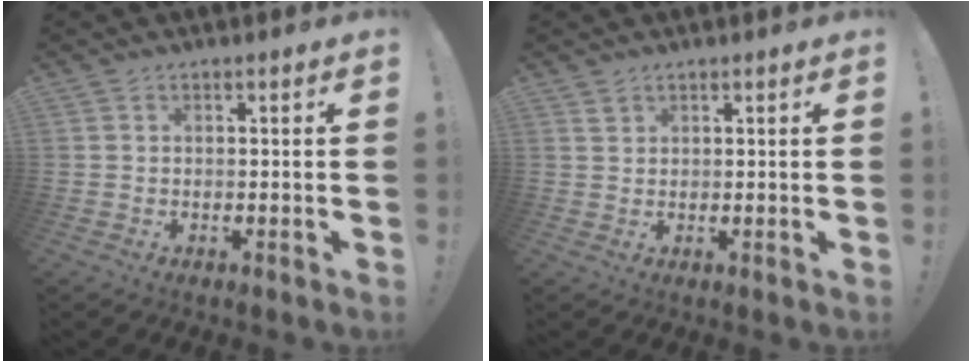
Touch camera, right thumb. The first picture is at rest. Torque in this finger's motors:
{"motor_torque": [-0.60, -0.14, -0.53, 0.21, 0.00]}